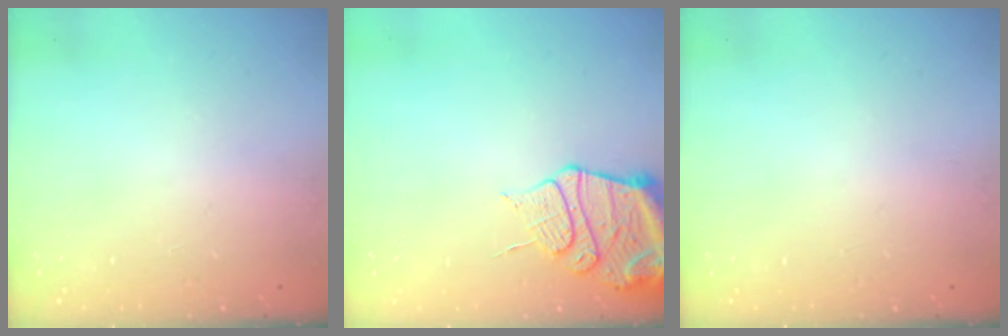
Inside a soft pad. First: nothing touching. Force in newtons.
{"total": 13.1, "press": 13.0, "slide": 1.6}
{"total": 0.0}